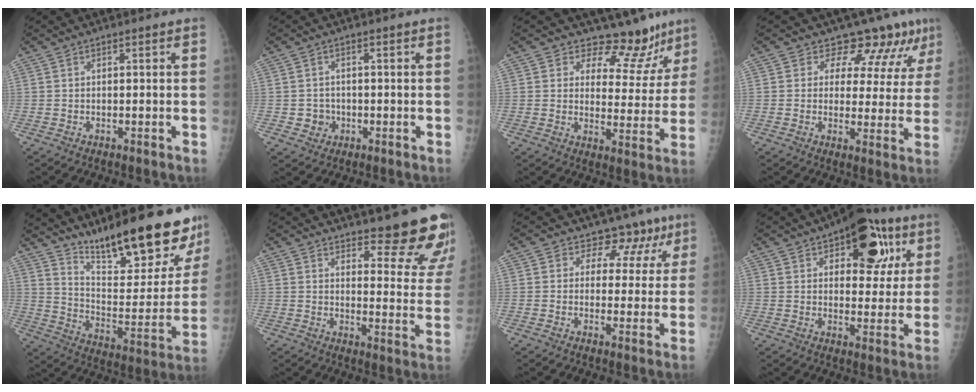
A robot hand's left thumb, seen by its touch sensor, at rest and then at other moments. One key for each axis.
{"total": 3.2, "fx": -0.6, "fy": 3.0, "fz": 0.7, "tx": 0.006, "ty": 0.007, "tz": -0.008}
{"total": 11.5, "fx": 9.9, "fy": 5.4, "fz": 1.8, "tx": 0.022, "ty": -0.078, "tz": 0.119}
{"total": 9.8, "fx": 7.8, "fy": 4.9, "fz": 3.3, "tx": -0.008, "ty": -0.043, "tz": 0.081}
{"total": 25.9, "fx": 19.9, "fy": 6.3, "fz": 15.3, "tx": -0.189, "ty": -0.108, "tz": 0.299}
{"total": 15.8, "fx": 13.3, "fy": 4.0, "fz": 7.5, "tx": -0.047, "ty": -0.105, "tz": 0.154}
{"total": 7.7, "fx": 5.2, "fy": 5.5, "fz": 1.1, "tx": 0.029, "ty": -0.022, "tz": 0.047}
{"total": 16.6, "fx": 7.5, "fy": 8.7, "fz": 12.1, "tx": -0.105, "ty": -0.010, "tz": 0.101}